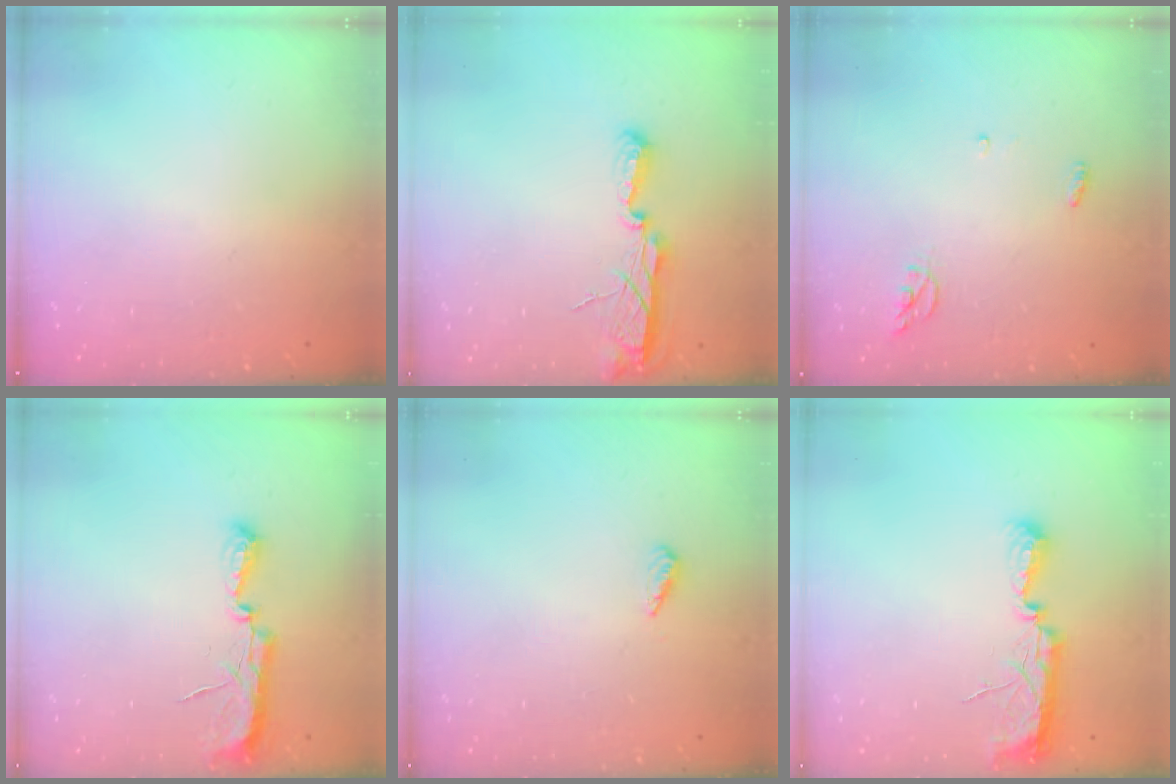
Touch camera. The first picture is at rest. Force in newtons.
{"total": 9.3, "press": 8.3, "slide": 4.1}
{"total": 4.9, "press": 4.9, "slide": 0.2}
{"total": 8.8, "press": 8.2, "slide": 3.2}
{"total": 3.6, "press": 3.4, "slide": 1.2}
{"total": 10.0, "press": 8.9, "slide": 4.5}